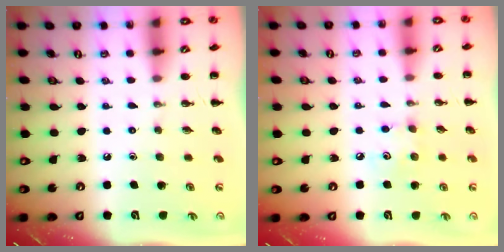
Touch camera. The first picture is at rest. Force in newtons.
{"total": 5.1, "press": 5.0, "slide": 1.1}